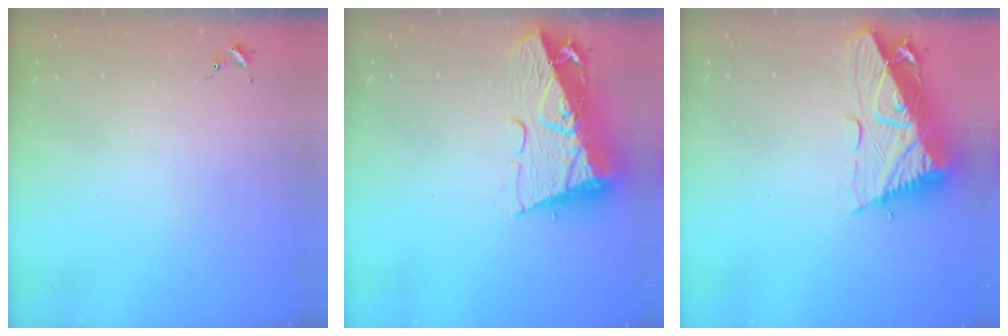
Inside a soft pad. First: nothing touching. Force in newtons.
{"total": 17.4, "press": 17.3, "slide": 1.6}
{"total": 17.0, "press": 16.9, "slide": 1.5}